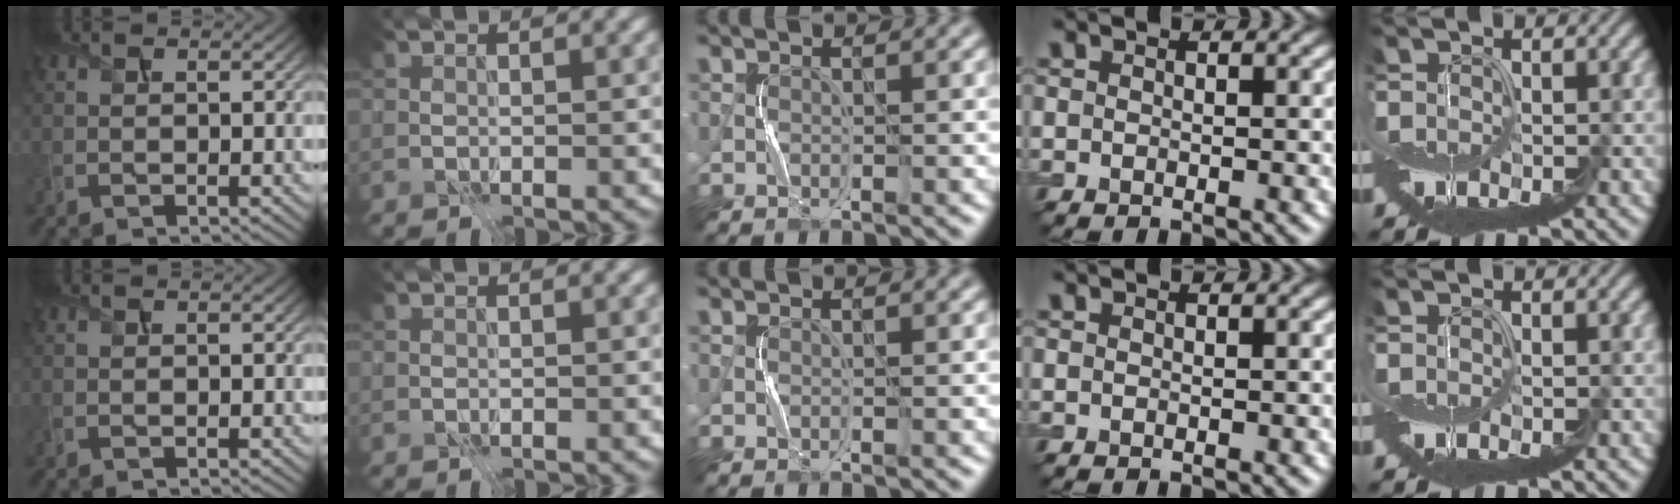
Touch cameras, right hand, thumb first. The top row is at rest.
{}